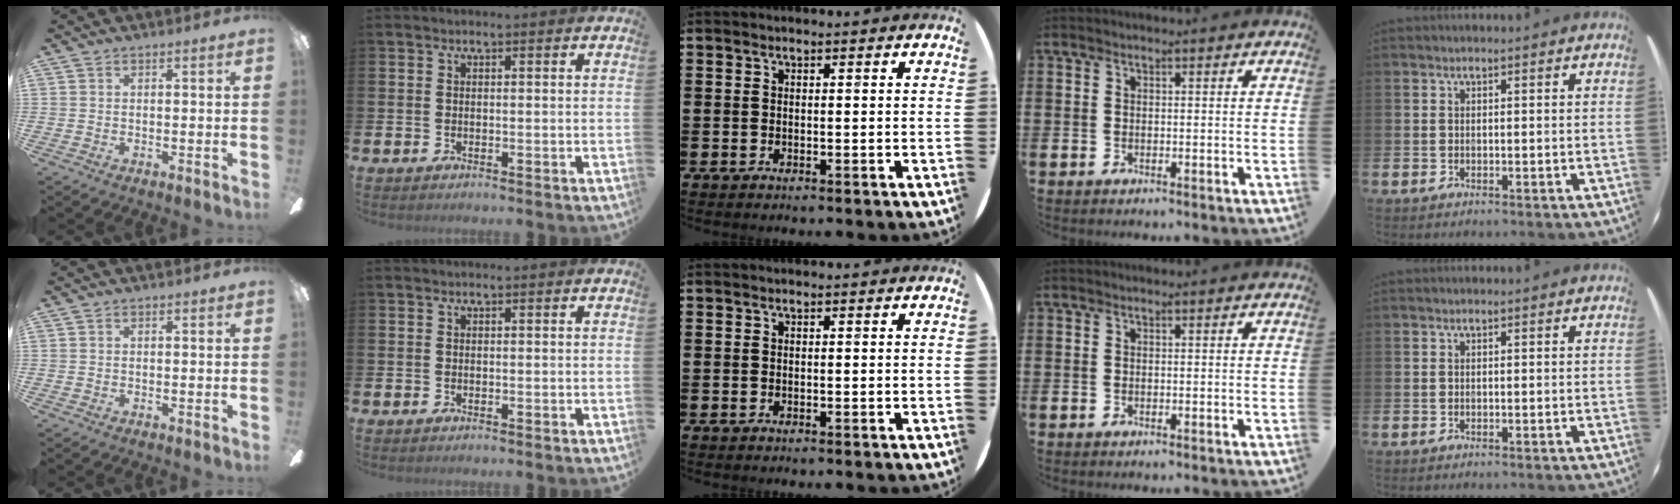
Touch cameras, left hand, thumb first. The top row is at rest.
{}